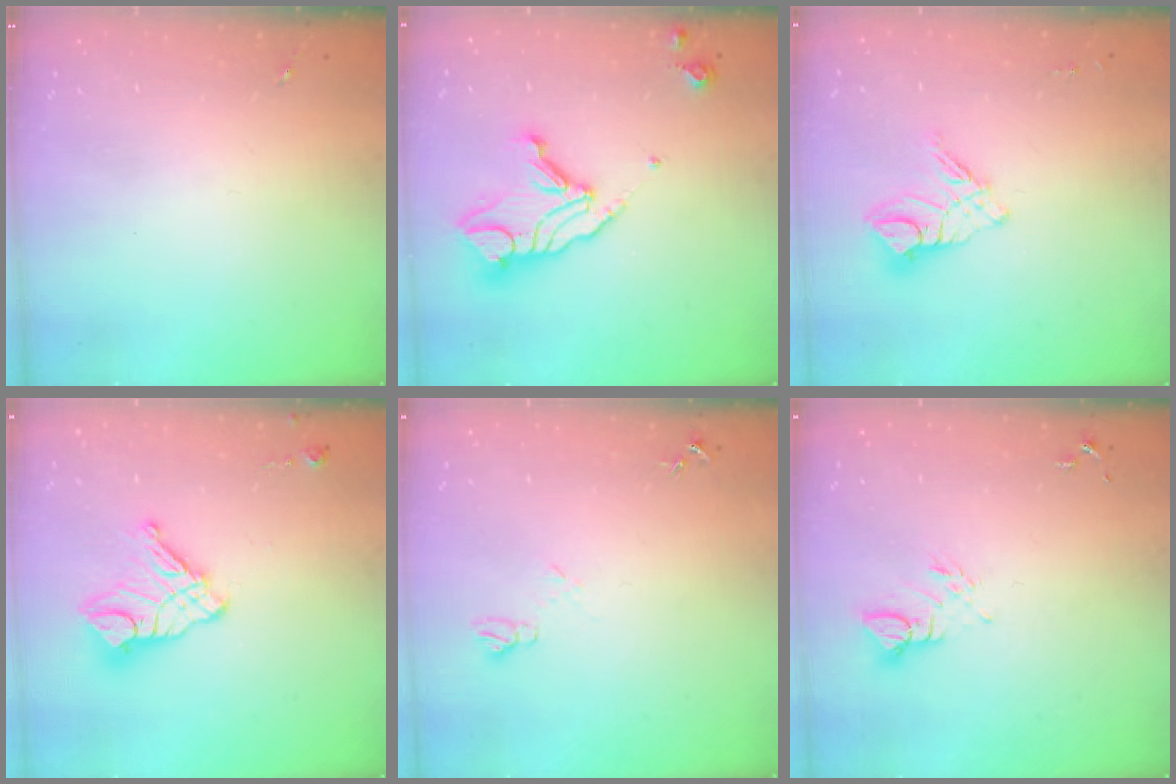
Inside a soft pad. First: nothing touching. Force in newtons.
{"total": 14.3, "press": 14.3, "slide": 1.0}
{"total": 11.3, "press": 11.3, "slide": 1.1}
{"total": 13.5, "press": 13.4, "slide": 1.3}
{"total": 6.3, "press": 6.3, "slide": 0.7}
{"total": 4.8, "press": 4.8, "slide": 0.2}